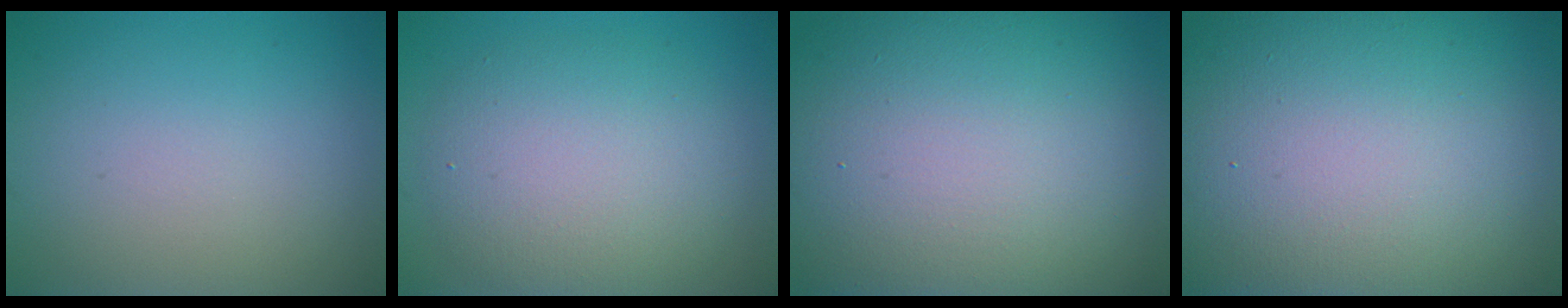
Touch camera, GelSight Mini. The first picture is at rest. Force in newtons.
{"total": 6.3, "press": 6.3, "slide": 0.3}
{"total": 19.1, "press": 19.1, "slide": 1.1}
{"total": 27.3, "press": 27.3, "slide": 1.3}